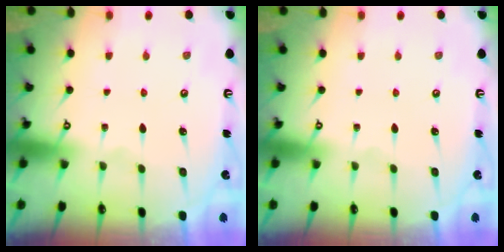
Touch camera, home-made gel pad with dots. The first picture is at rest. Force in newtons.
{"total": 0.0}